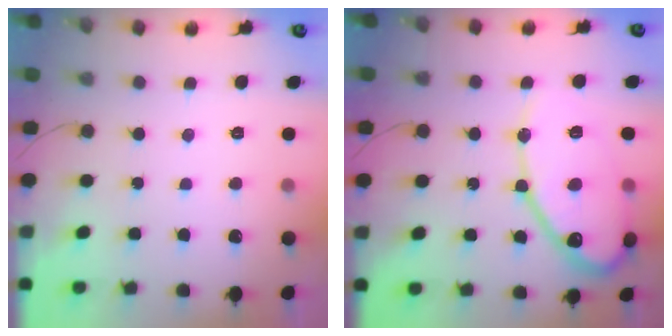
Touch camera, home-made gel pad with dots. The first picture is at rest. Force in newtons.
{"total": 18.4, "press": 18.3, "slide": 1.4}